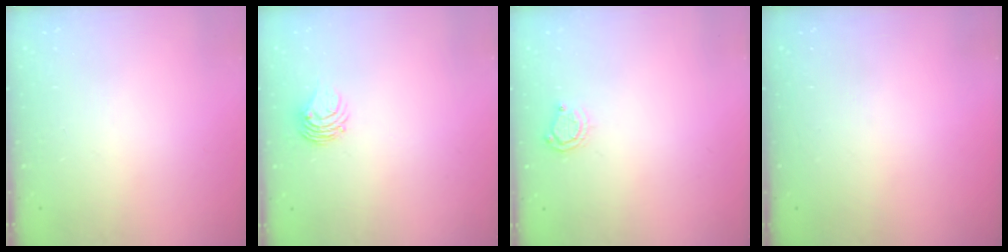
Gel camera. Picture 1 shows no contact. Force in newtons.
{"total": 5.4, "press": 5.4, "slide": 0.4}
{"total": 5.1, "press": 5.1, "slide": 0.4}
{"total": 0.0}